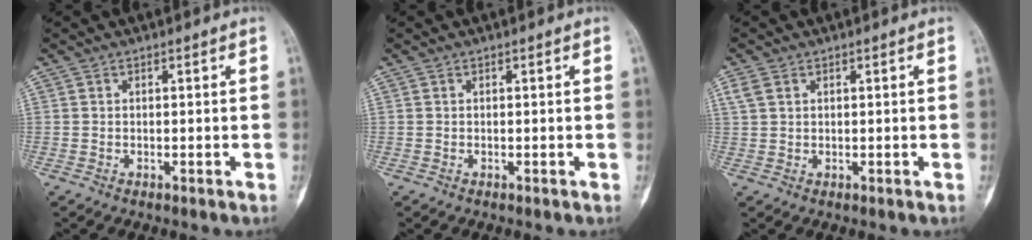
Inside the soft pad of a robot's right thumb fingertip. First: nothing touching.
{"total": 0.0}
{"total": 2.4, "force": [1.1, 1.6, 1.4], "torque": [-0.032, 0.008, 0.029]}